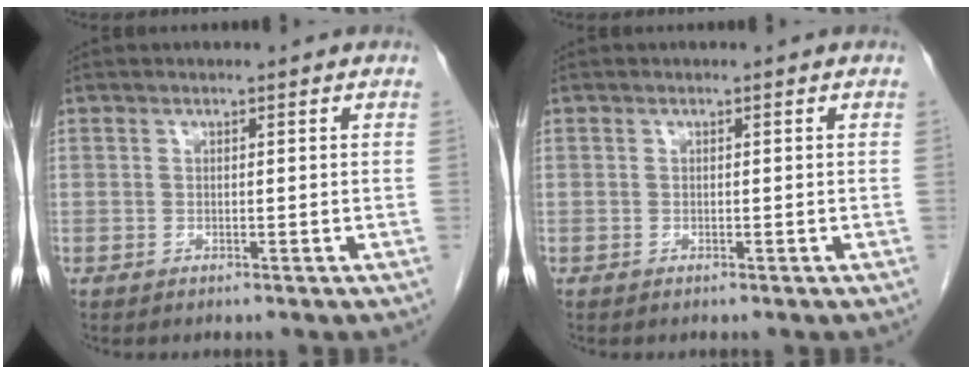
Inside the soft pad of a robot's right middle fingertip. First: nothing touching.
{"total": 0.0}